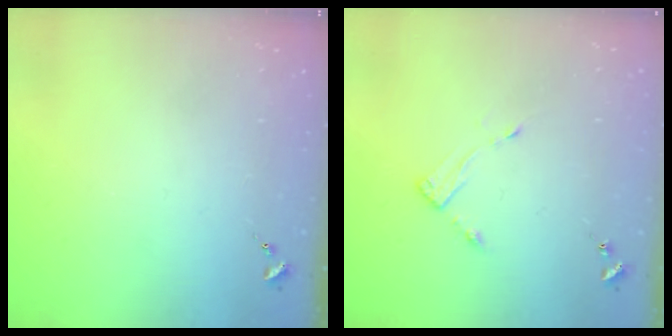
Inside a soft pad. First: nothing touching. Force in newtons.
{"total": 3.4, "press": 3.4, "slide": 0.4}